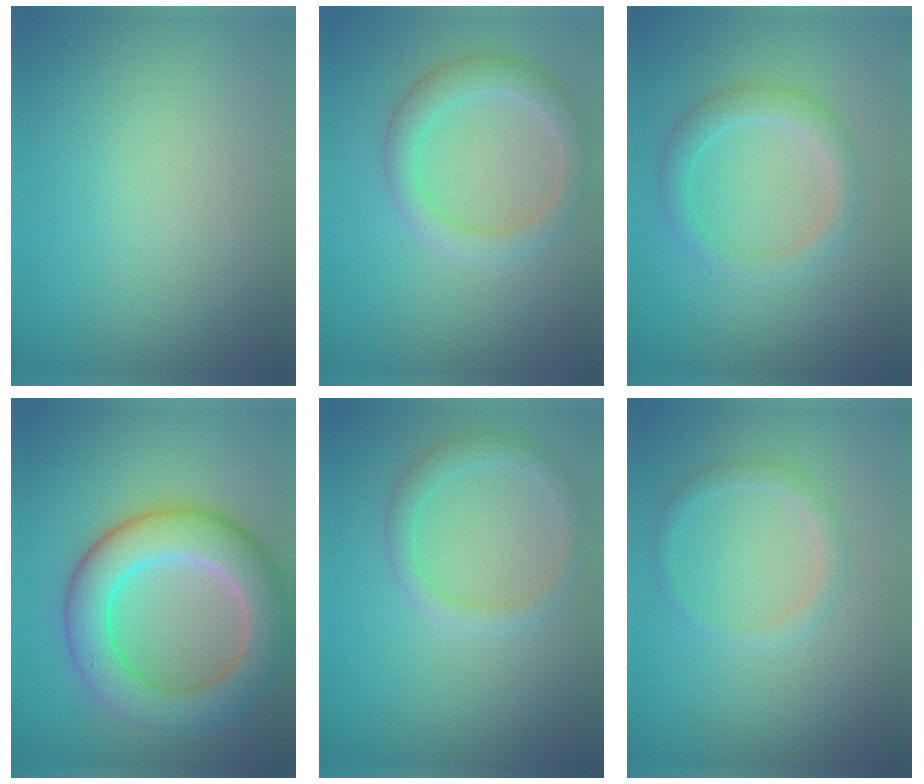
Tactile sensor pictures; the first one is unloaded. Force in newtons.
{"total": 3.1, "press": 3.1, "slide": 0.0}
{"total": 2.5, "press": 2.5, "slide": 0.1}
{"total": 8.1, "press": 8.1, "slide": 0.6}
{"total": 2.1, "press": 2.1, "slide": 0.3}
{"total": 1.4, "press": 1.4, "slide": 0.1}